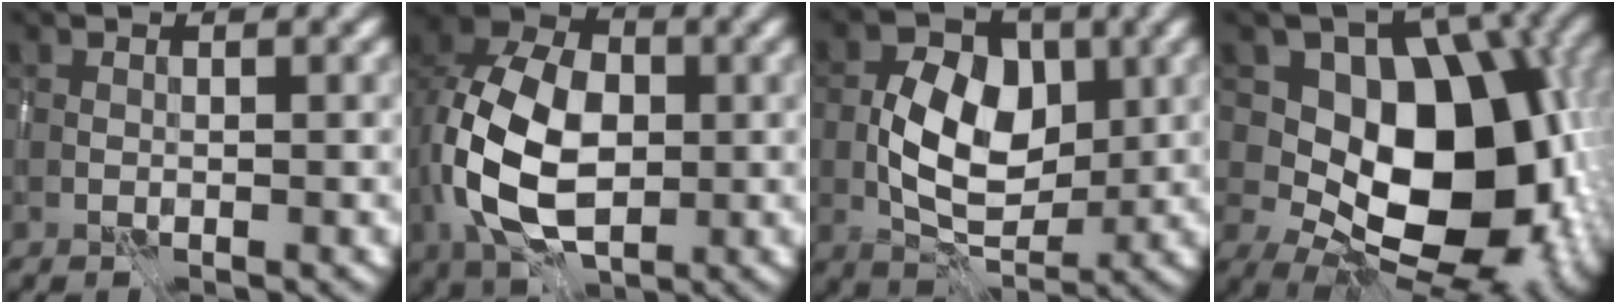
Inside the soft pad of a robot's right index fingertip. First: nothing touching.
{"total": 10.8, "force": [-1.0, 7.2, 8.0], "torque": [-0.167, 0.002, -0.029]}
{"total": 6.8, "force": [-0.3, 4.4, 5.2], "torque": [-0.086, 0.001, -0.014]}
{"total": 13.5, "force": [-0.6, 9.1, 9.9], "torque": [-0.103, -0.006, -0.018]}